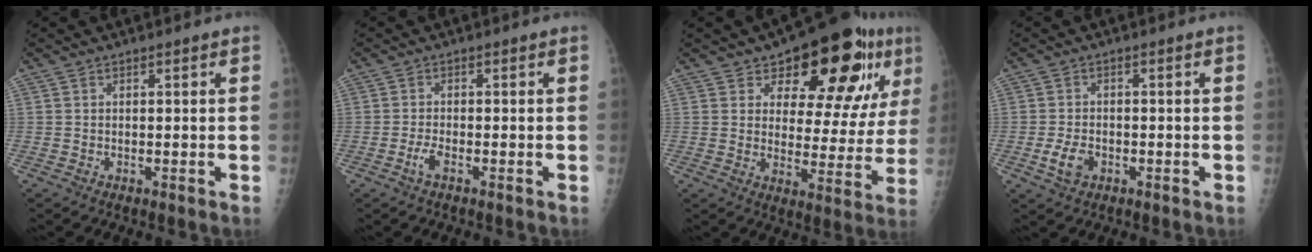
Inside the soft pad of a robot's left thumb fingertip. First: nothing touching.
{"total": 2.1, "force": [-1.2, 0.7, 1.6], "torque": [-0.039, 0.005, -0.025]}
{"total": 19.6, "force": [9.9, 8.8, 14.4], "torque": [-0.150, -0.028, 0.142]}
{"total": 4.1, "force": [-1.5, 2.8, 2.6], "torque": [-0.048, 0.004, -0.026]}